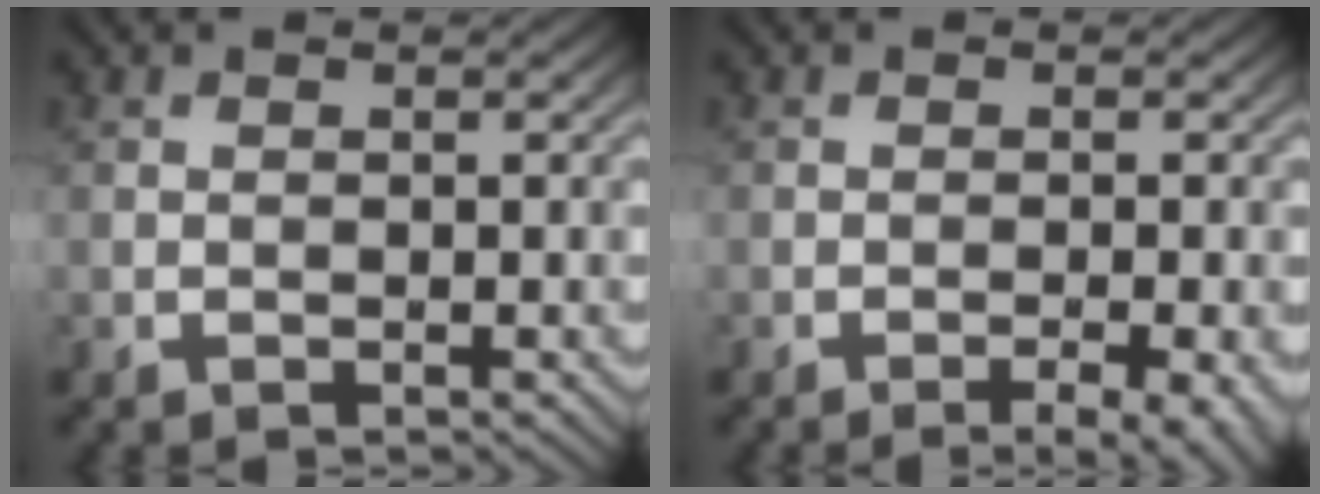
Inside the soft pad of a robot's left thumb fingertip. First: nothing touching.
{"total": 4.0, "force": [-2.0, 0.9, 3.3], "torque": [-0.050, 0.001, -0.024]}